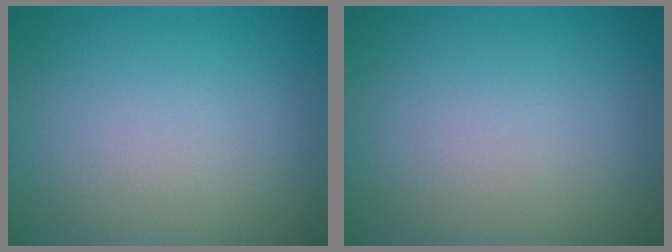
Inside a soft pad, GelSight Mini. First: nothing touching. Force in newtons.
{"total": 0.0}